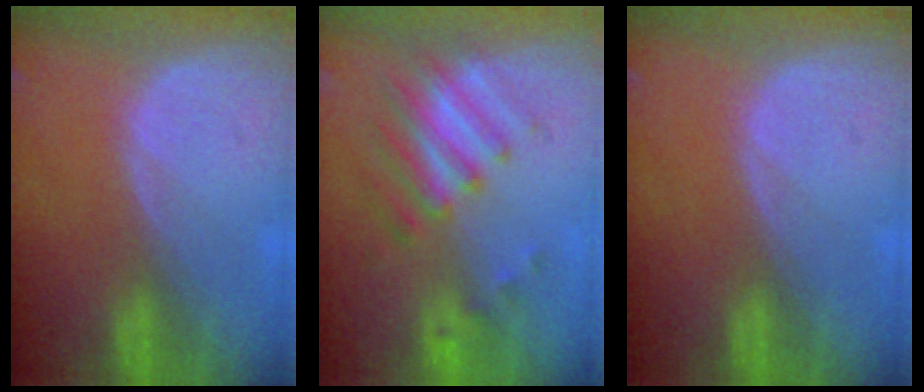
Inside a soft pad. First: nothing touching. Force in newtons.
{"total": 7.9, "press": 6.9, "slide": 3.9}
{"total": 0.0}